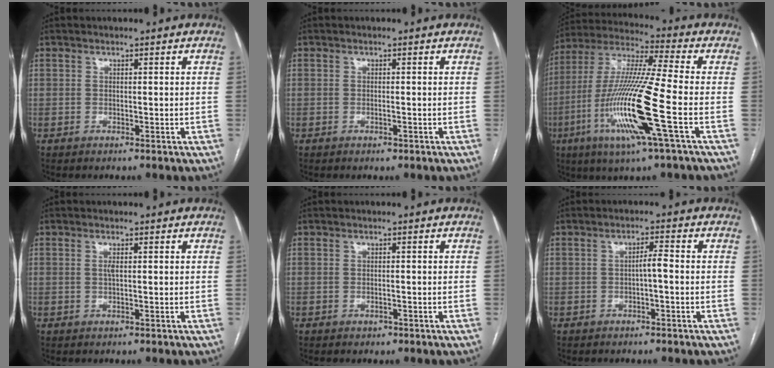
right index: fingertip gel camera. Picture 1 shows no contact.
{"total": 0.6, "force": [-0.3, 0.2, 0.4], "torque": [-0.010, -0.002, -0.002]}
{"total": 17.6, "force": [-5.4, -0.4, 16.7], "torque": [-0.344, -0.017, -0.110]}
{"total": 1.0, "force": [0.2, 0.1, 1.0], "torque": [-0.024, 0.000, 0.004]}
{"total": 0.8, "force": [-0.5, 0.5, 0.4], "torque": [-0.009, 0.000, -0.004]}
{"total": 2.1, "force": [-0.5, 0.1, 2.1], "torque": [-0.031, 0.004, -0.009]}